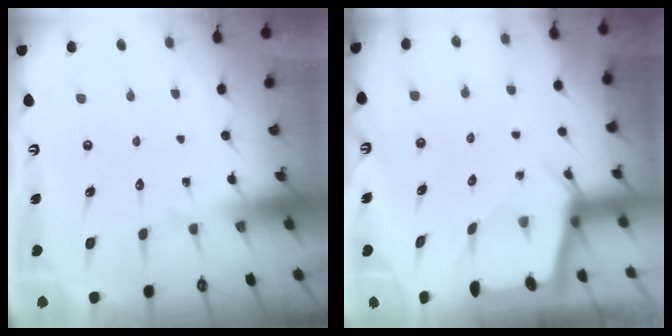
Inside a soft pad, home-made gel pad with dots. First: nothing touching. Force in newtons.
{"total": 2.4, "press": 2.4, "slide": 0.3}